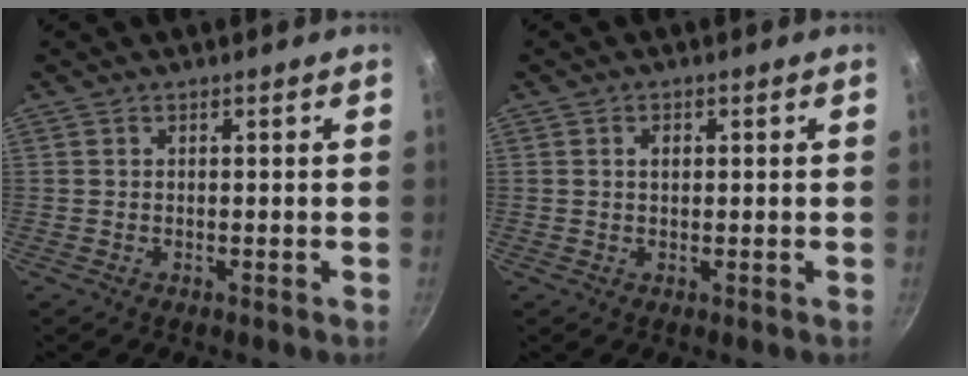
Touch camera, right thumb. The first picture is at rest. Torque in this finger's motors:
{"motor_torque": [-0.08, 0.31, 0.65, -0.18, -0.02]}